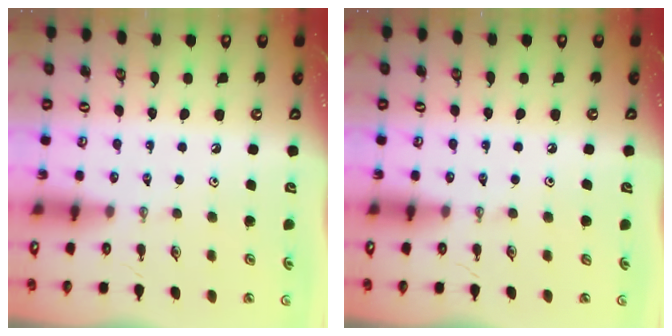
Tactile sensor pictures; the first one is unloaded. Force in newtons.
{"total": 1.4, "press": 0.2, "slide": 1.4}